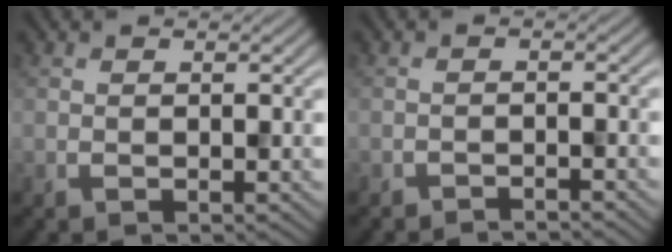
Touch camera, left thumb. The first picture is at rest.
{"total": 1.8, "force": [-1.6, -0.3, -0.9], "torque": [0.018, 0.006, -0.033]}